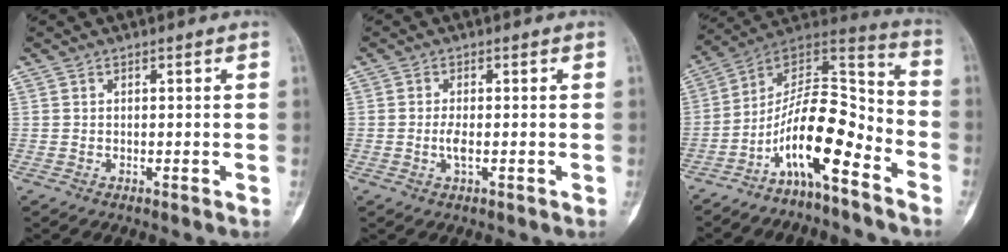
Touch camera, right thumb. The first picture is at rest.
{"total": 2.0, "force": [-0.4, 0.6, 1.9], "torque": [-0.039, -0.002, -0.009]}
{"total": 14.9, "force": [-8.2, 5.0, 11.4], "torque": [-0.185, 0.110, -0.145]}